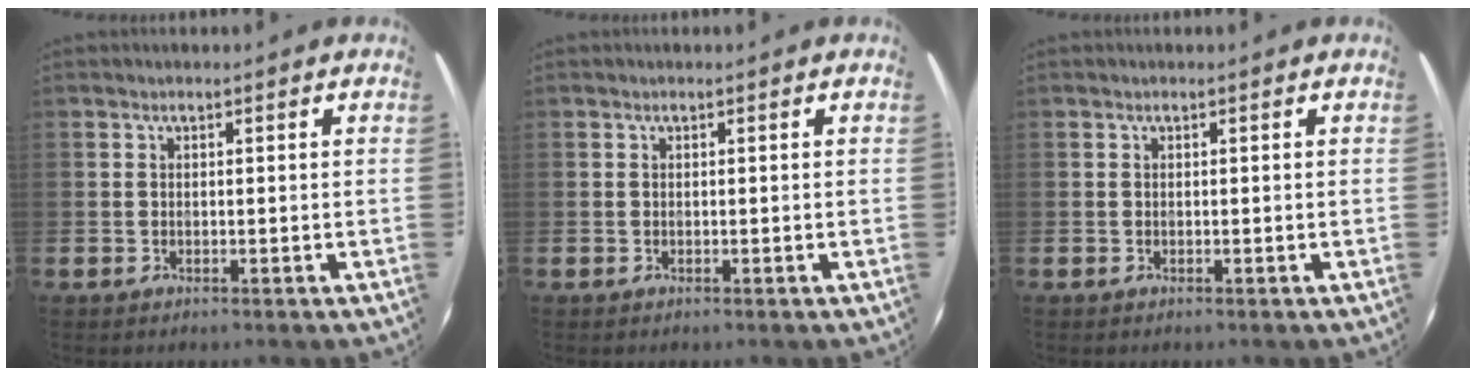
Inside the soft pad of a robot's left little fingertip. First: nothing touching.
{"total": 0.0}
{"total": 0.0}